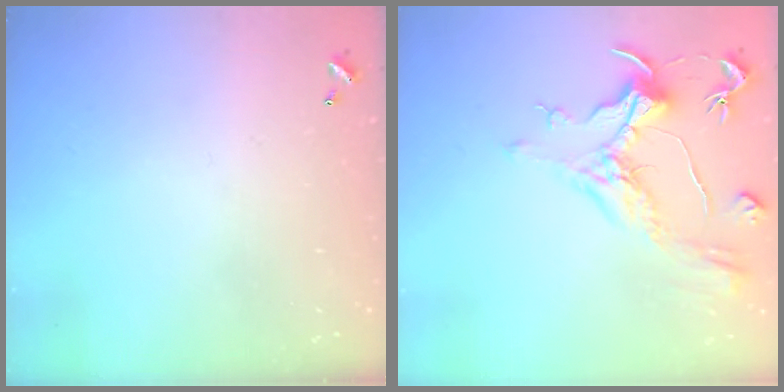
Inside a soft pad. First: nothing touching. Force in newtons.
{"total": 1.1, "press": 0.1, "slide": 1.1}